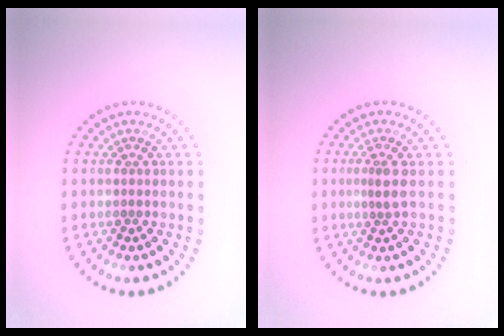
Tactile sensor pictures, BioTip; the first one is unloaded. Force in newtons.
{"total": 1.3, "press": 0.8, "slide": 1.0}